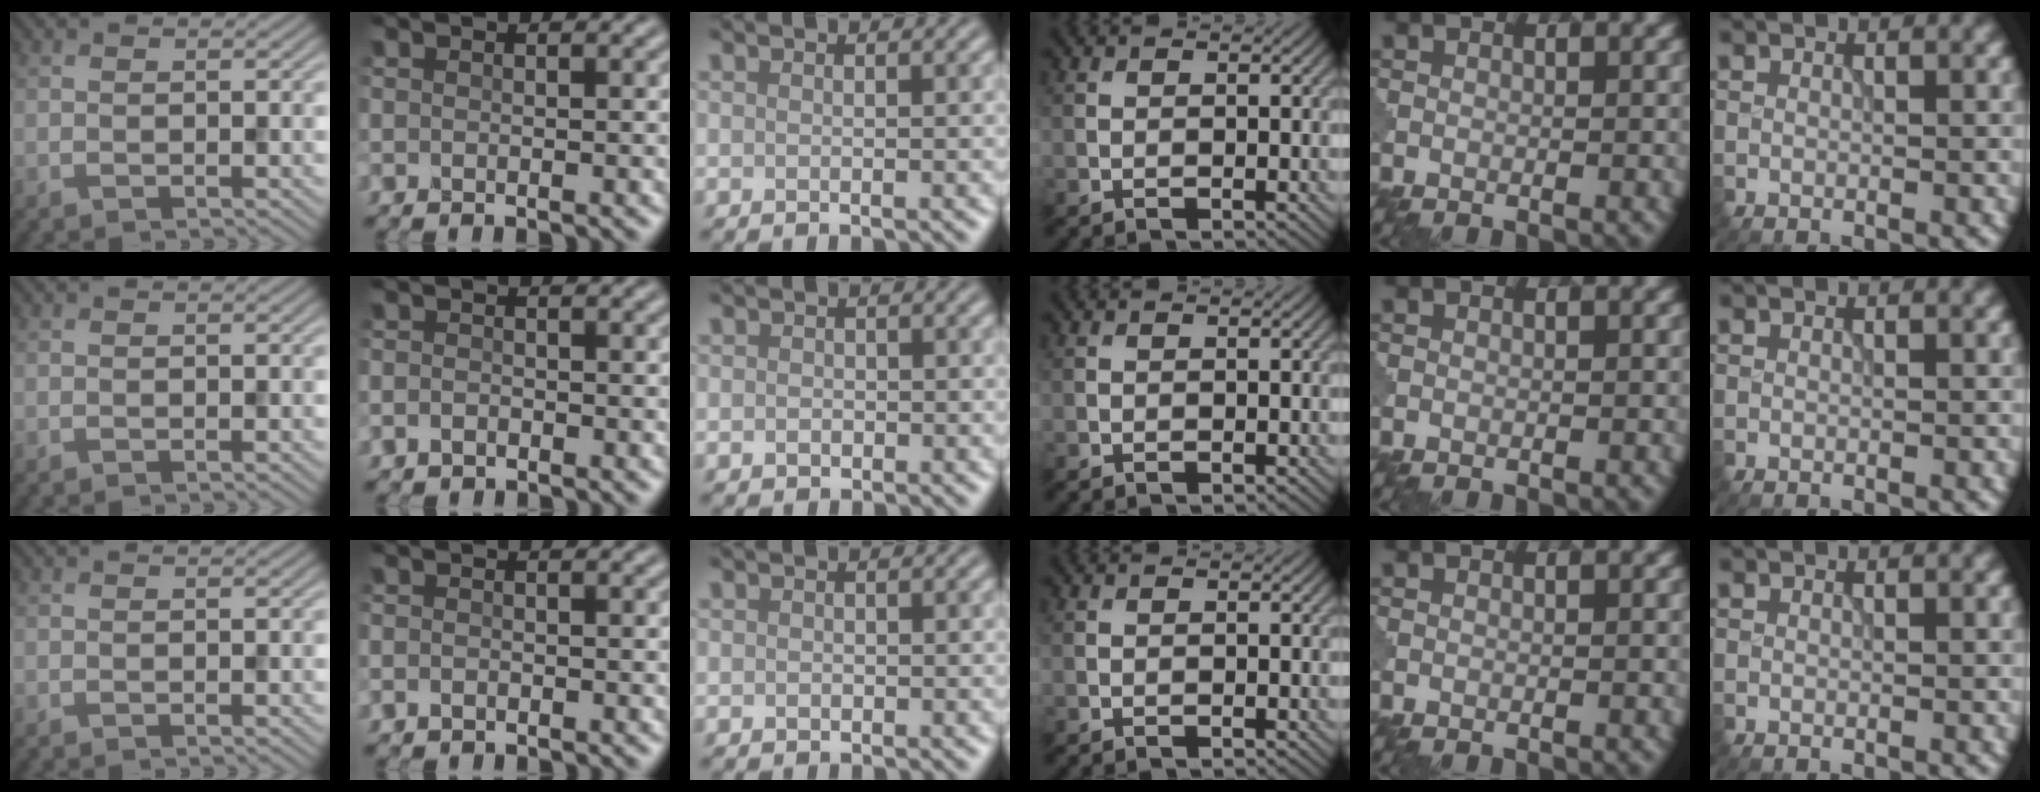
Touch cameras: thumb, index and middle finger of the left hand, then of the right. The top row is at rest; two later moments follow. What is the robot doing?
{"motion": "assemble", "object": "puzzle pieces"}